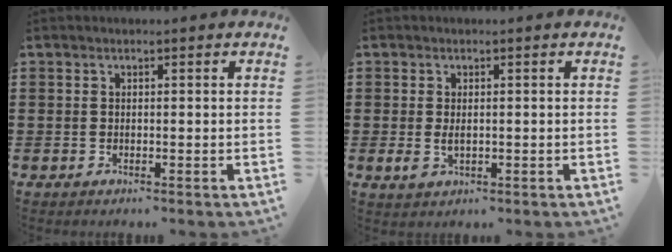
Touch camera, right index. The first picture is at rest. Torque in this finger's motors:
{"motor_torque": [1.48, 0.66, 0.21, 0.06]}